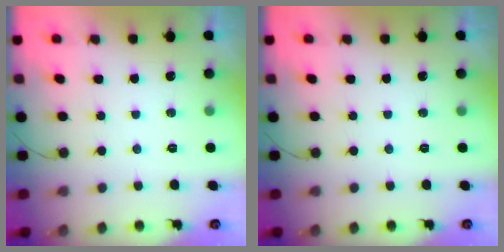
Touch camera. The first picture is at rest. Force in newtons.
{"total": 0.0}